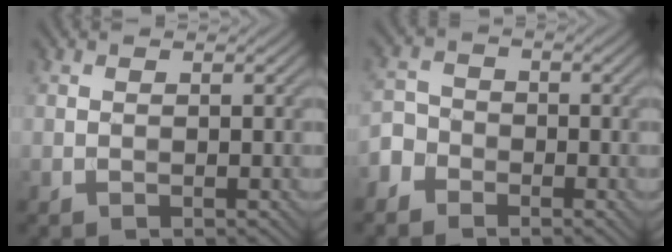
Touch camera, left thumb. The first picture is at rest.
{"total": 3.6, "force": [-2.5, 2.5, 0.8], "torque": [-0.020, 0.000, -0.059]}